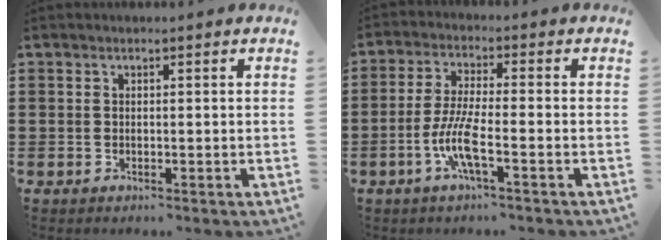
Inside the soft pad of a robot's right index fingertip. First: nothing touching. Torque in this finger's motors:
{"motor_torque": [1.39, 0.75, 0.75, 0.21]}